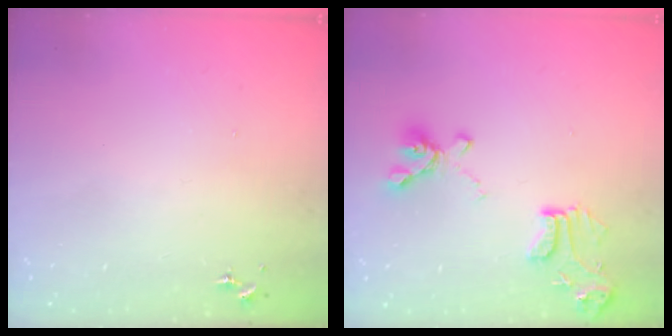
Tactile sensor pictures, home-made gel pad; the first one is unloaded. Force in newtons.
{"total": 14.3, "press": 14.2, "slide": 1.7}